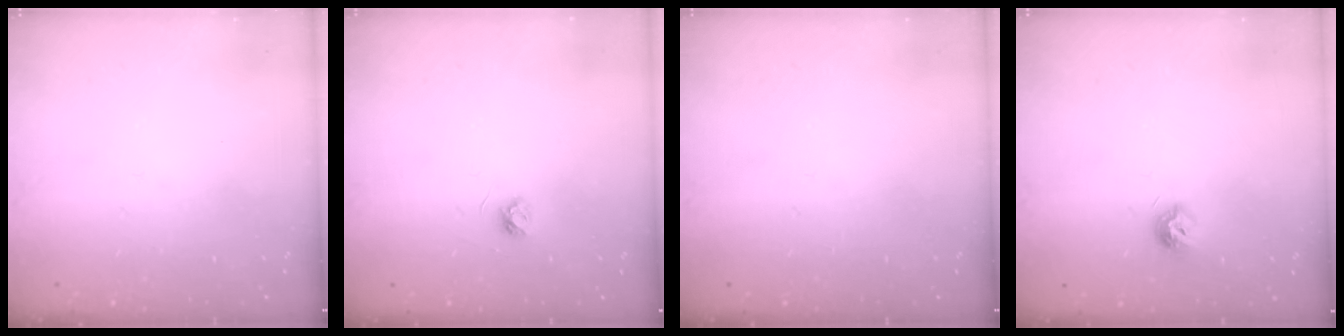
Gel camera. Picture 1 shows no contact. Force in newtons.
{"total": 3.7, "press": 3.7, "slide": 0.4}
{"total": 0.0}
{"total": 6.5, "press": 6.5, "slide": 0.3}